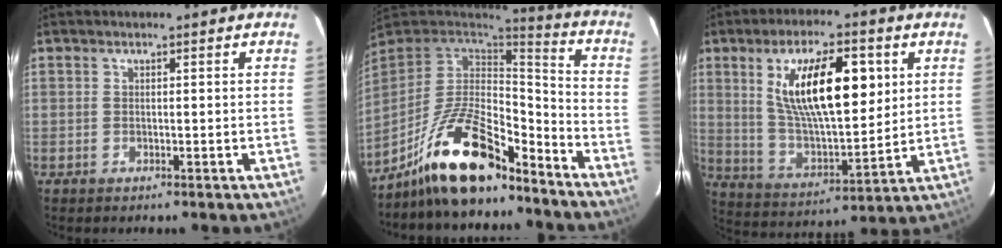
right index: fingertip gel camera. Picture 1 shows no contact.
{"total": 18.6, "force": [-13.1, 6.2, 11.5], "torque": [-0.239, -0.004, -0.238]}
{"total": 18.6, "force": [6.1, 6.6, 16.2], "torque": [-0.278, 0.008, 0.117]}